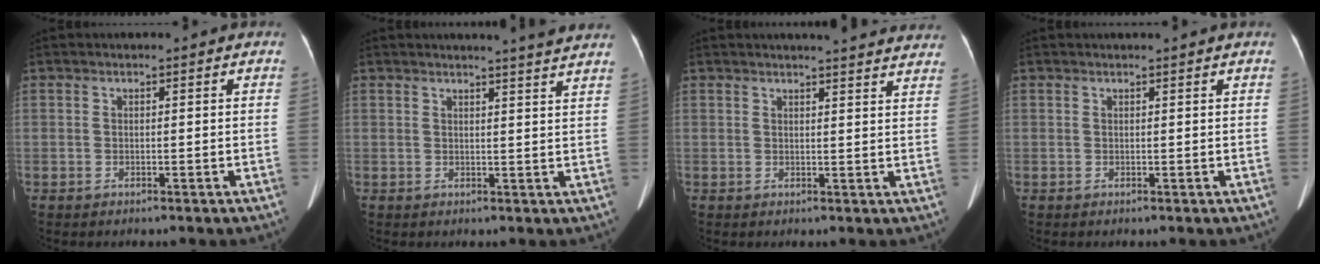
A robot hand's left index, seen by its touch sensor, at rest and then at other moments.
{"total": 6.6, "force": [6.0, -1.0, 2.4], "torque": [-0.033, -0.007, 0.052]}
{"total": 14.2, "force": [13.4, 0.9, 4.4], "torque": [-0.039, -0.020, 0.137]}
{"total": 2.0, "force": [1.8, -0.3, 0.7], "torque": [-0.010, 0.015, 0.025]}